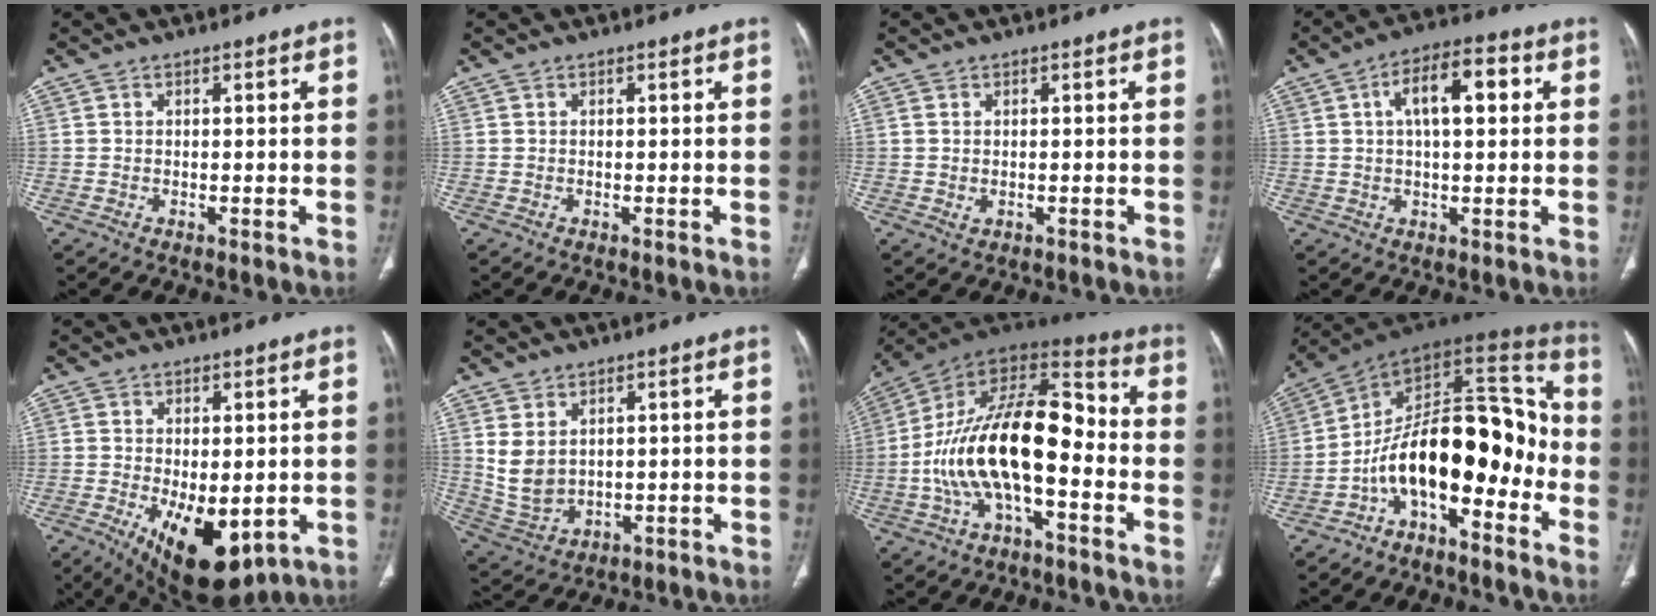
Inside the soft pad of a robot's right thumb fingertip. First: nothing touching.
{"total": 0.0}
{"total": 1.1, "force": [0.0, 0.8, 0.7], "torque": [-0.020, -0.004, 0.007]}
{"total": 10.0, "force": [2.5, 4.3, 8.6], "torque": [-0.132, 0.019, 0.034]}
{"total": 13.7, "force": [-4.1, 7.0, 11.1], "torque": [-0.162, -0.017, -0.039]}
{"total": 7.1, "force": [1.9, 5.1, 4.5], "torque": [-0.083, -0.011, 0.062]}
{"total": 21.6, "force": [-4.1, 10.0, 18.7], "torque": [-0.318, 0.062, -0.073]}
{"total": 18.5, "force": [-6.9, 9.3, 14.4], "torque": [-0.186, 0.114, -0.122]}